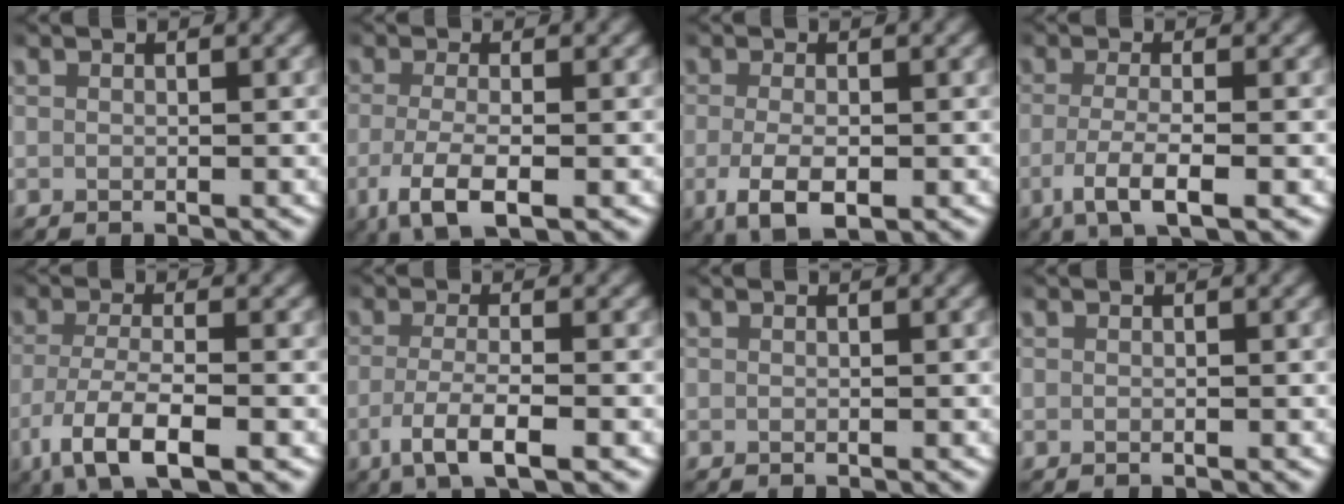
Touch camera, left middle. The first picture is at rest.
{"total": 5.0, "force": [-2.0, 1.8, 4.2], "torque": [-0.097, -0.020, -0.024]}
{"total": 5.0, "force": [-1.8, 2.4, 4.0], "torque": [-0.090, -0.021, -0.017]}
{"total": 4.2, "force": [-1.7, 1.0, 3.7], "torque": [-0.082, -0.015, -0.022]}
{"total": 6.0, "force": [-2.9, 2.2, 4.7], "torque": [-0.099, -0.020, -0.040]}
{"total": 4.4, "force": [-2.1, 1.1, 3.7], "torque": [-0.079, -0.014, -0.030]}
{"total": 0.0}
{"total": 0.0}